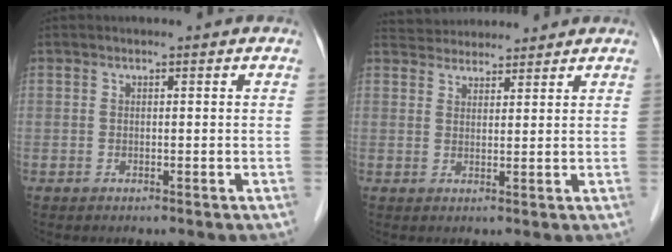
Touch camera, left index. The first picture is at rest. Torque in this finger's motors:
{"motor_torque": [-0.66, -0.85, 0.10, 0.02]}